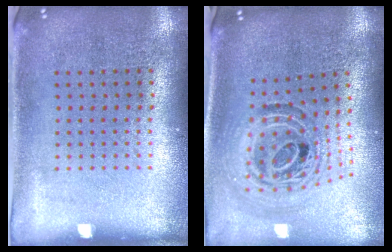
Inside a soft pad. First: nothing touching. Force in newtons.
{"total": 1.5, "press": 1.2, "slide": 0.8}